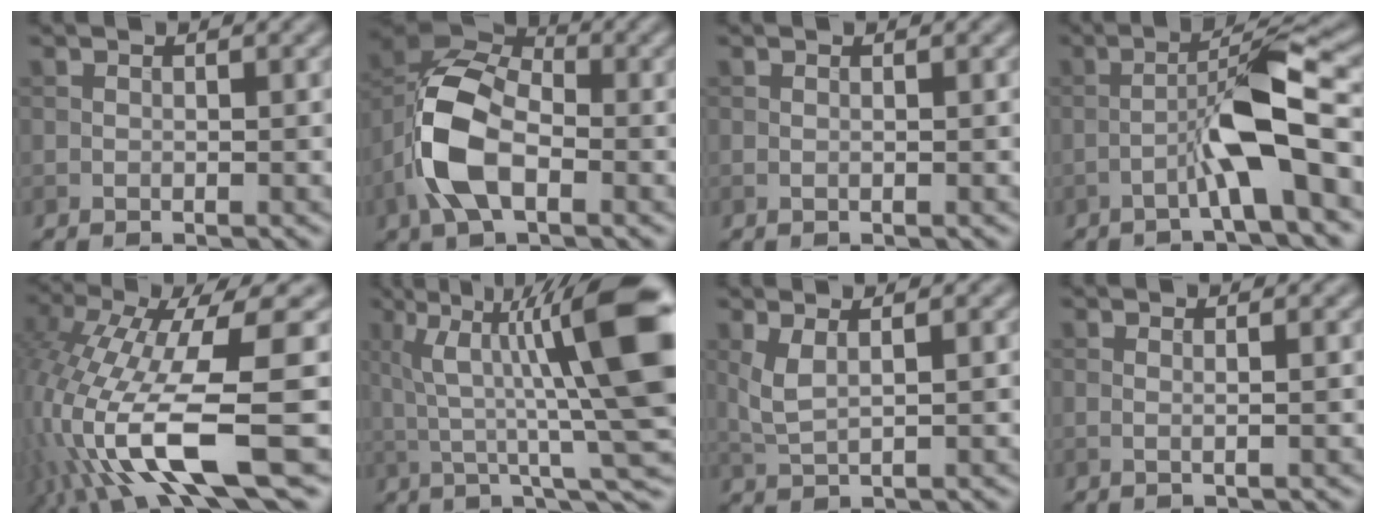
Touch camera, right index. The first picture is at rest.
{"total": 8.8, "force": [-2.6, 4.9, 6.7], "torque": [-0.148, 0.011, -0.060]}
{"total": 0.0}
{"total": 6.2, "force": [-2.3, 0.5, 5.7], "torque": [-0.099, 0.026, -0.043]}
{"total": 13.8, "force": [-2.9, 3.5, 13.0], "torque": [-0.259, -0.010, -0.041]}
{"total": 13.7, "force": [3.6, 2.9, 12.9], "torque": [-0.201, 0.011, 0.060]}
{"total": 2.4, "force": [1.0, 0.7, 2.1], "torque": [-0.052, -0.002, 0.024]}
{"total": 1.1, "force": [0.3, 0.4, 1.0], "torque": [-0.012, 0.001, -0.004]}